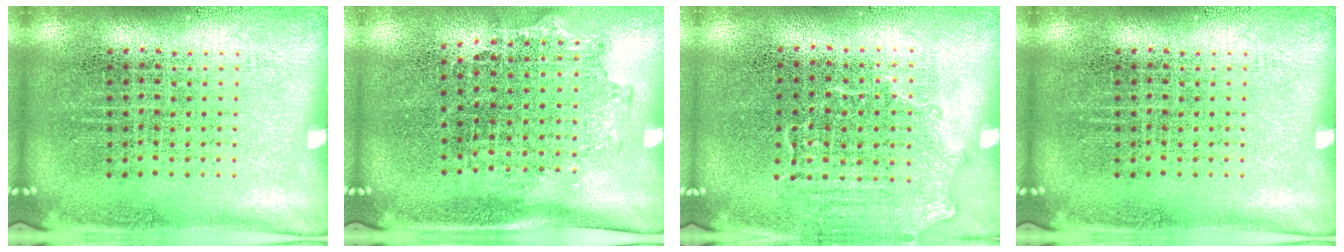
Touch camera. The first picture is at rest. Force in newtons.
{"total": 1.3, "press": 1.1, "slide": 0.7}
{"total": 1.4, "press": 1.2, "slide": 0.7}
{"total": 0.0}